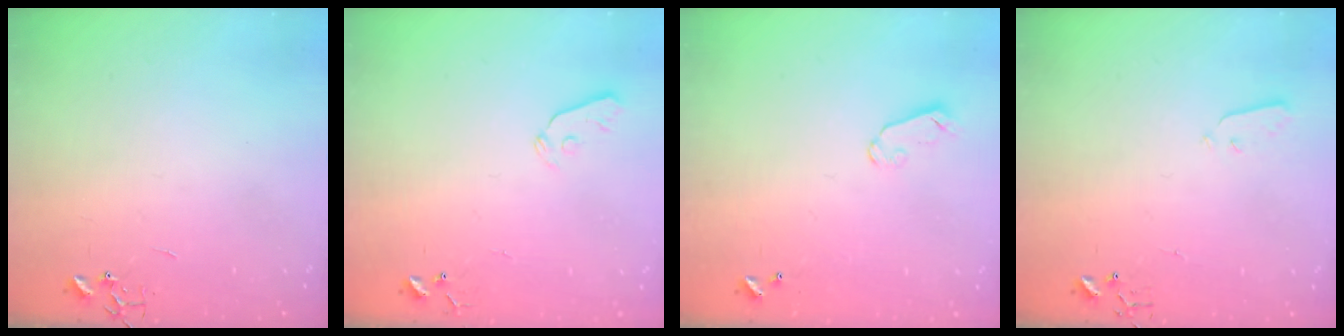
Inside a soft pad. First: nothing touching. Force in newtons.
{"total": 4.1, "press": 4.0, "slide": 0.6}
{"total": 4.1, "press": 4.0, "slide": 0.4}
{"total": 3.0, "press": 3.0, "slide": 0.3}